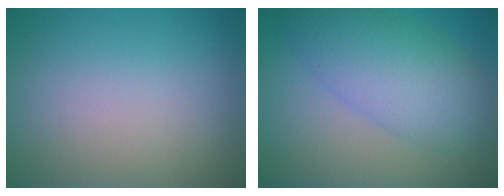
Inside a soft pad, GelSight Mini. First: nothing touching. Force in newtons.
{"total": 6.8, "press": 6.8, "slide": 0.3}